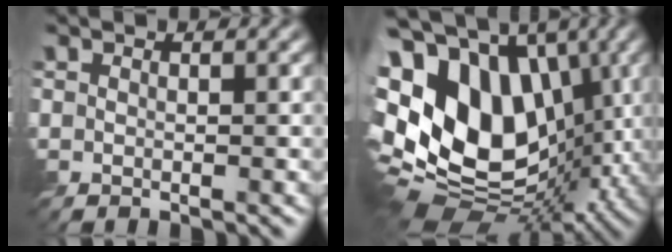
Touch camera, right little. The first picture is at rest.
{"total": 19.0, "force": [1.0, 13.4, 13.5], "torque": [-0.258, 0.010, 0.038]}